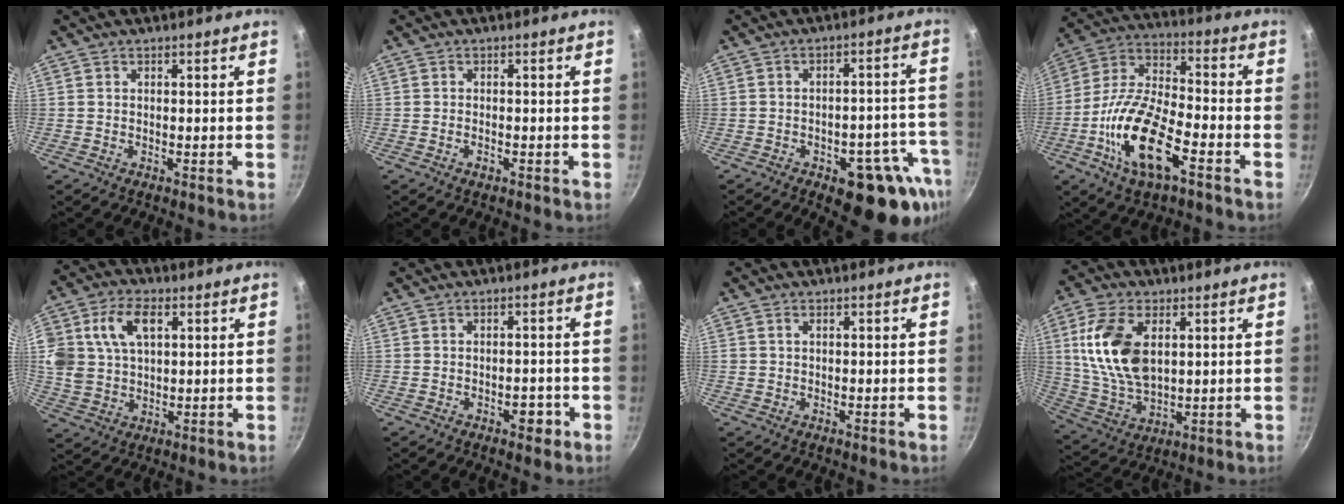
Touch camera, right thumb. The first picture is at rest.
{"total": 1.2, "force": [-0.7, 0.6, 0.8], "torque": [-0.019, 0.003, -0.013]}
{"total": 16.0, "force": [-7.9, 7.1, 12.0], "torque": [-0.086, 0.036, -0.098]}
{"total": 18.0, "force": [-7.3, 7.5, 14.7], "torque": [-0.279, 0.034, -0.149]}
{"total": 14.9, "force": [4.6, 10.0, 10.0], "torque": [-0.206, 0.011, 0.086]}
{"total": 3.3, "force": [-1.6, 1.9, 2.2], "torque": [-0.012, 0.016, -0.018]}
{"total": 0.8, "force": [0.3, 0.6, 0.5], "torque": [-0.007, 0.005, 0.005]}
{"total": 15.0, "force": [3.6, 8.7, 11.7], "torque": [-0.211, -0.015, 0.079]}